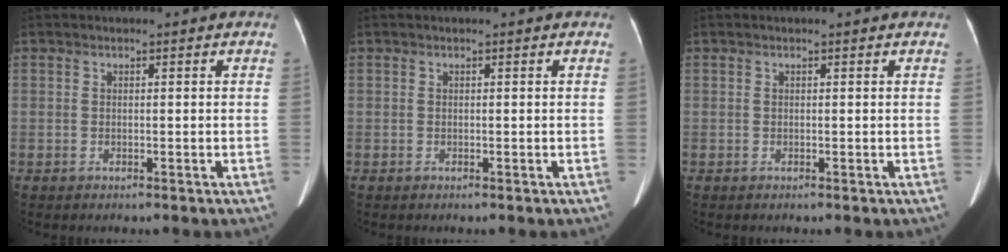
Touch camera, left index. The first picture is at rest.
{"total": 0.0}
{"total": 0.0}